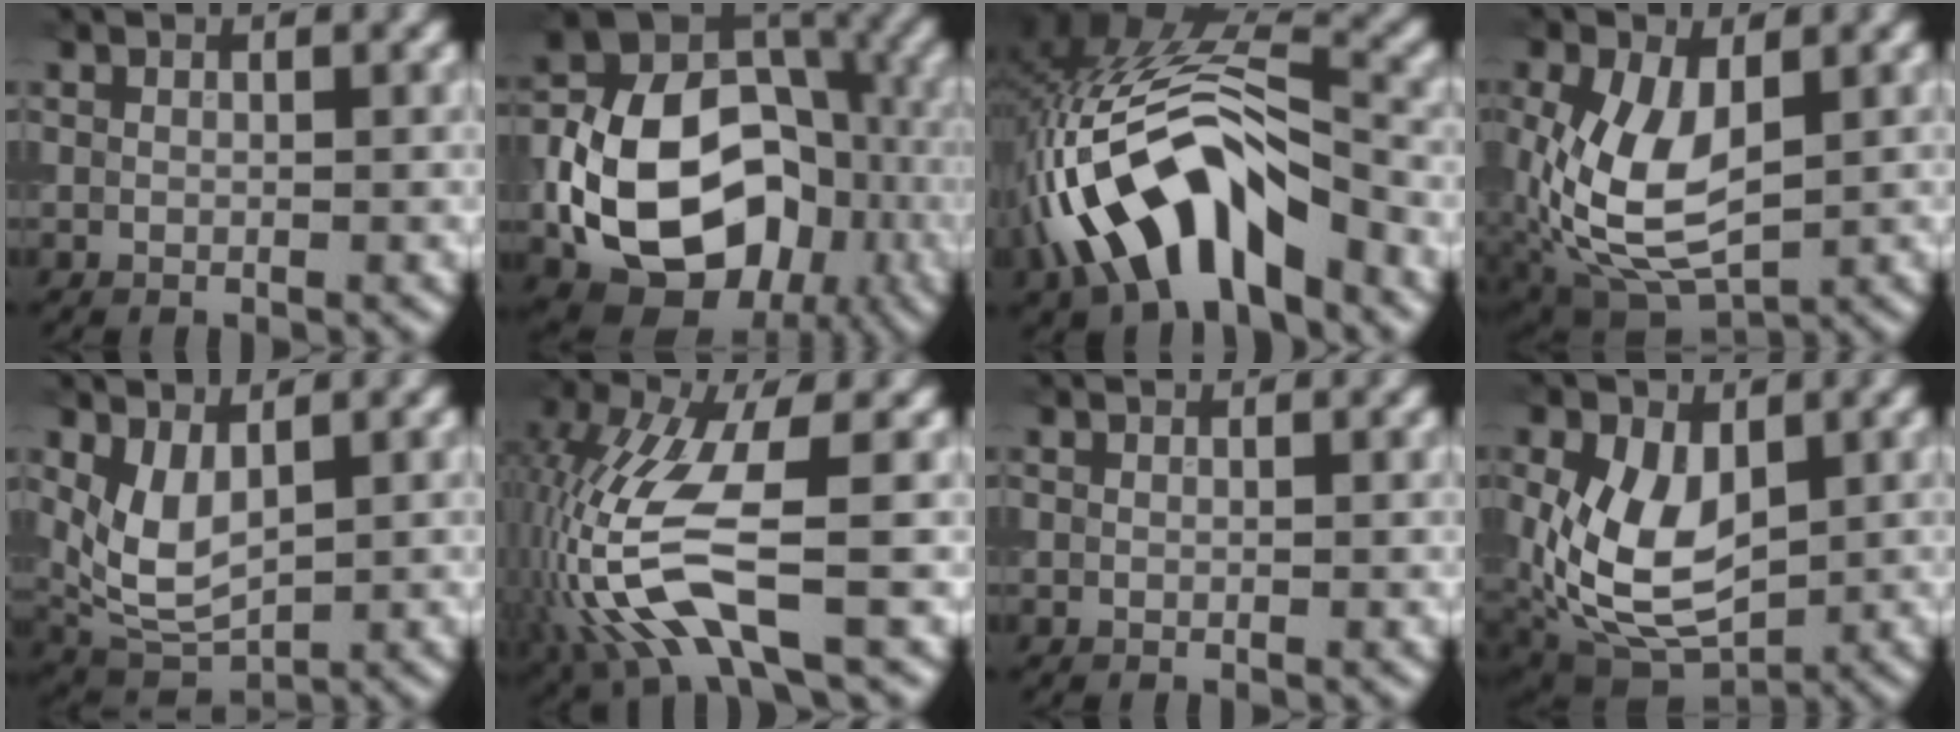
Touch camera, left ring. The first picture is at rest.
{"total": 15.1, "force": [-4.0, 10.7, 9.9], "torque": [-0.164, -0.011, -0.080]}
{"total": 10.9, "force": [-5.1, 5.0, 8.3], "torque": [-0.162, 0.015, -0.095]}
{"total": 8.4, "force": [0.2, 4.7, 6.9], "torque": [-0.164, -0.006, 0.005]}
{"total": 4.8, "force": [1.1, 2.6, 3.8], "torque": [-0.088, -0.010, 0.029]}
{"total": 8.9, "force": [-2.4, 2.8, 8.1], "torque": [-0.196, -0.003, -0.051]}
{"total": 0.0}
{"total": 8.6, "force": [0.6, 5.4, 6.6], "torque": [-0.151, -0.009, 0.011]}